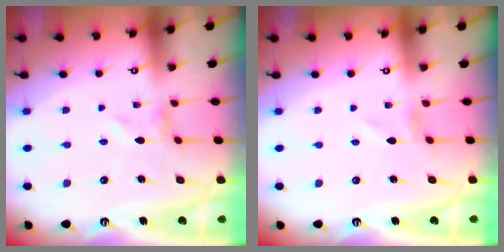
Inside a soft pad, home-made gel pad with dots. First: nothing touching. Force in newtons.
{"total": 0.0}